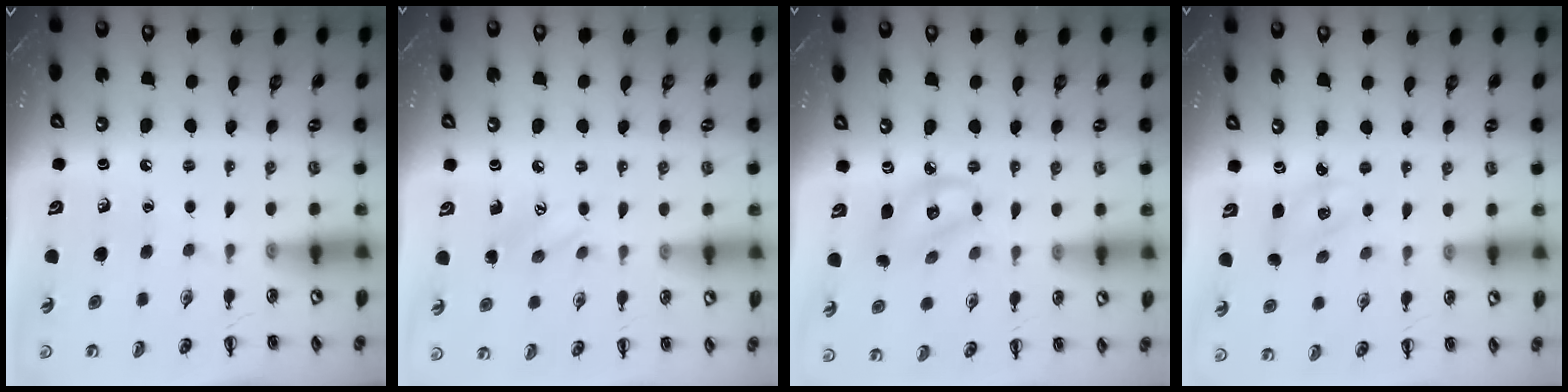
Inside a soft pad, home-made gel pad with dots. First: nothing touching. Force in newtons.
{"total": 6.5, "press": 6.3, "slide": 1.7}
{"total": 6.0, "press": 6.0, "slide": 0.1}
{"total": 1.8, "press": 1.8, "slide": 0.5}